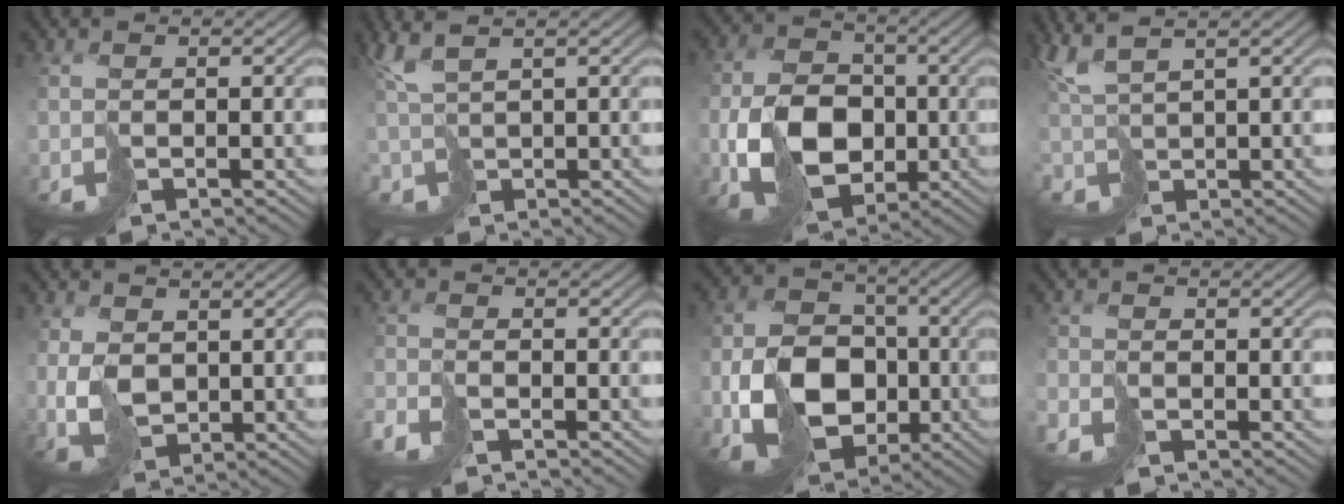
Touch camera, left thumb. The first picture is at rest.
{"total": 3.0, "force": [2.7, 0.9, 1.0], "torque": [-0.036, 0.004, 0.055]}
{"total": 10.9, "force": [-2.0, 8.3, 6.7], "torque": [-0.157, -0.020, -0.037]}
{"total": 4.0, "force": [3.8, 0.8, 1.1], "torque": [-0.044, 0.014, 0.079]}
{"total": 3.9, "force": [1.0, 3.1, 2.1], "torque": [-0.059, -0.003, 0.028]}
{"total": 3.1, "force": [-2.6, 1.2, 1.1], "torque": [-0.033, -0.011, -0.061]}
{"total": 11.8, "force": [-2.8, 9.3, 6.7], "torque": [-0.150, -0.027, -0.051]}
{"total": 2.2, "force": [-1.8, 1.1, 0.5], "torque": [-0.019, -0.011, -0.043]}